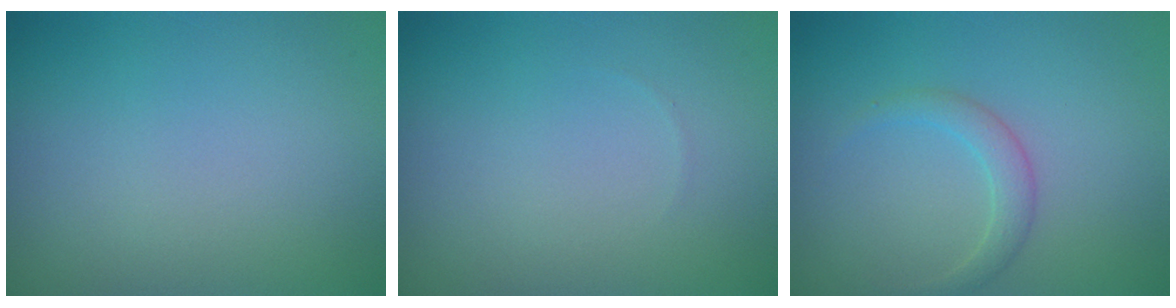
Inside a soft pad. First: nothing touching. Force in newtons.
{"total": 0.0}
{"total": 1.7, "press": 1.7, "slide": 0.1}